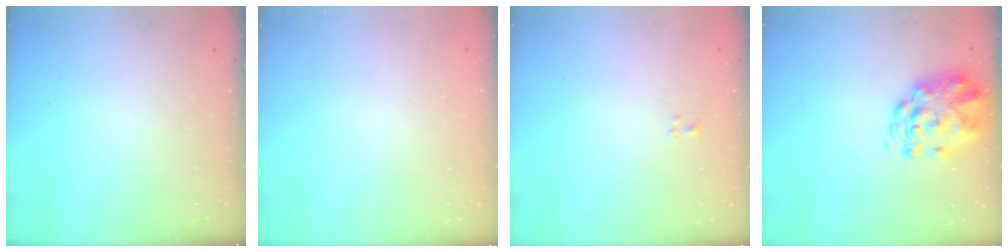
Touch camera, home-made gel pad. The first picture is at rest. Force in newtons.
{"total": 1.8, "press": 1.8, "slide": 0.2}
{"total": 1.1, "press": 0.9, "slide": 0.6}
{"total": 2.8, "press": 2.5, "slide": 1.1}